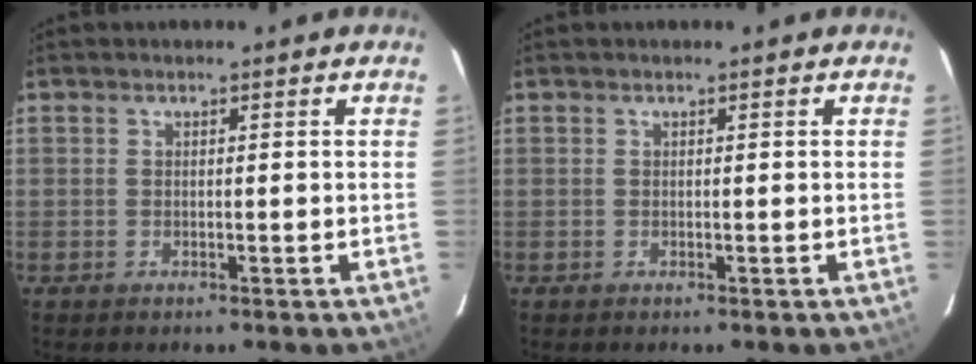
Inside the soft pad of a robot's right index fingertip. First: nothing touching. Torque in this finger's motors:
{"motor_torque": [0.00, 0.00, 0.02, 0.00]}